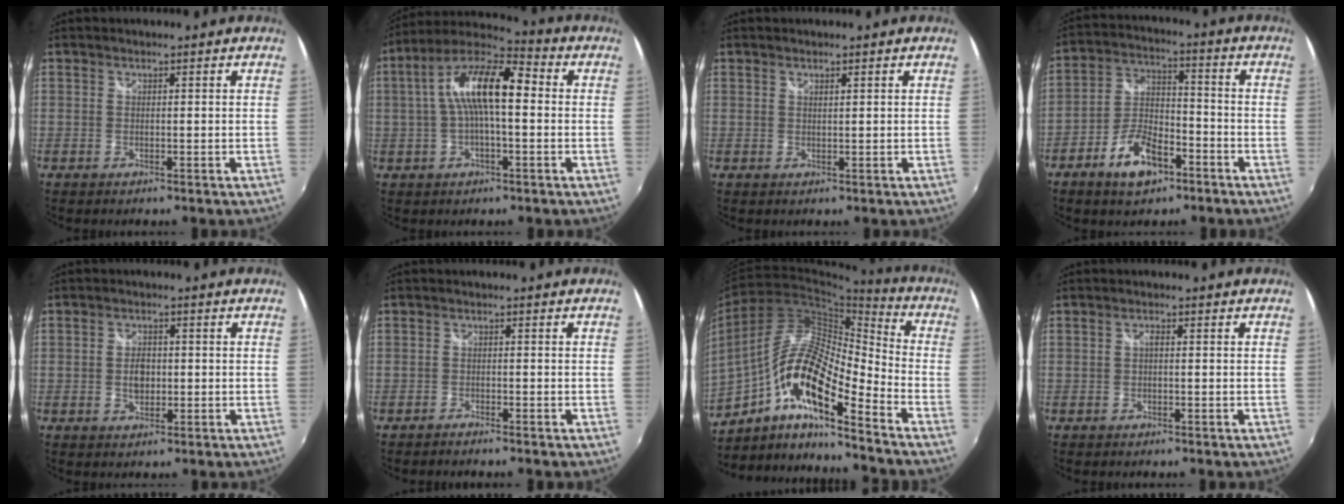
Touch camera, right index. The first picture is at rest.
{"total": 13.5, "force": [0.9, 4.6, 12.6], "torque": [-0.237, 0.026, 0.007]}
{"total": 0.7, "force": [0.5, 0.1, 0.4], "torque": [-0.006, 0.001, 0.009]}
{"total": 10.2, "force": [-6.0, 5.0, 6.6], "torque": [-0.131, 0.017, -0.103]}
{"total": 3.4, "force": [-0.3, 2.4, 2.4], "torque": [-0.040, 0.002, -0.005]}
{"total": 1.5, "force": [-1.4, 0.1, 0.5], "torque": [-0.021, -0.006, -0.028]}
{"total": 17.3, "force": [-8.3, 4.5, 14.4], "torque": [-0.256, -0.004, -0.168]}
{"total": 0.8, "force": [-0.1, 0.3, 0.8], "torque": [-0.014, 0.004, -0.004]}